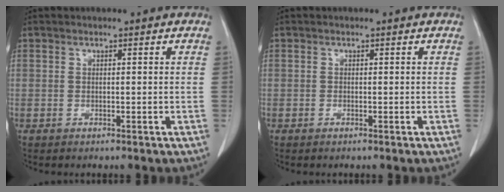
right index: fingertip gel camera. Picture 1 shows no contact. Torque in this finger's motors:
{"motor_torque": [0.06, -0.03, -0.04, -0.01]}